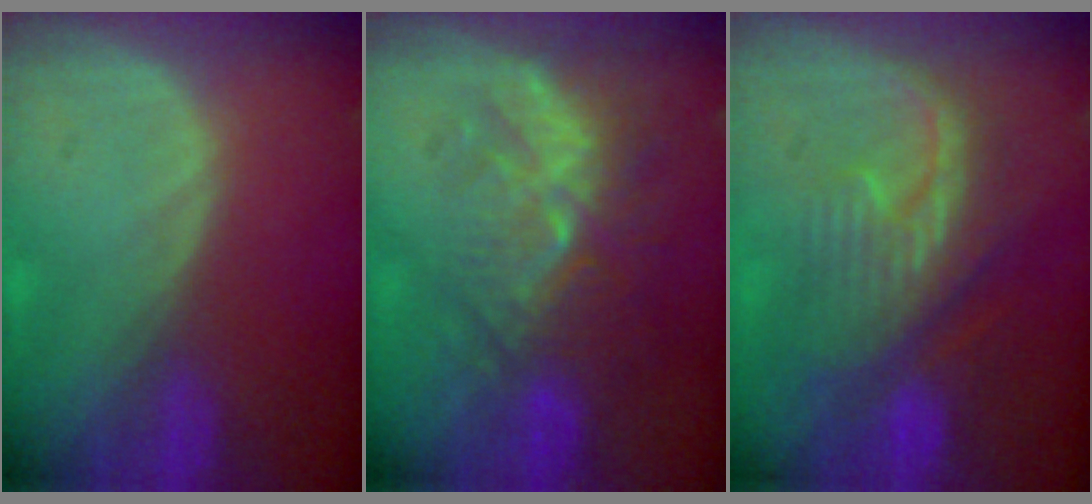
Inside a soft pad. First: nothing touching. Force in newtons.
{"total": 9.3, "press": 8.6, "slide": 3.4}
{"total": 8.7, "press": 8.5, "slide": 1.8}